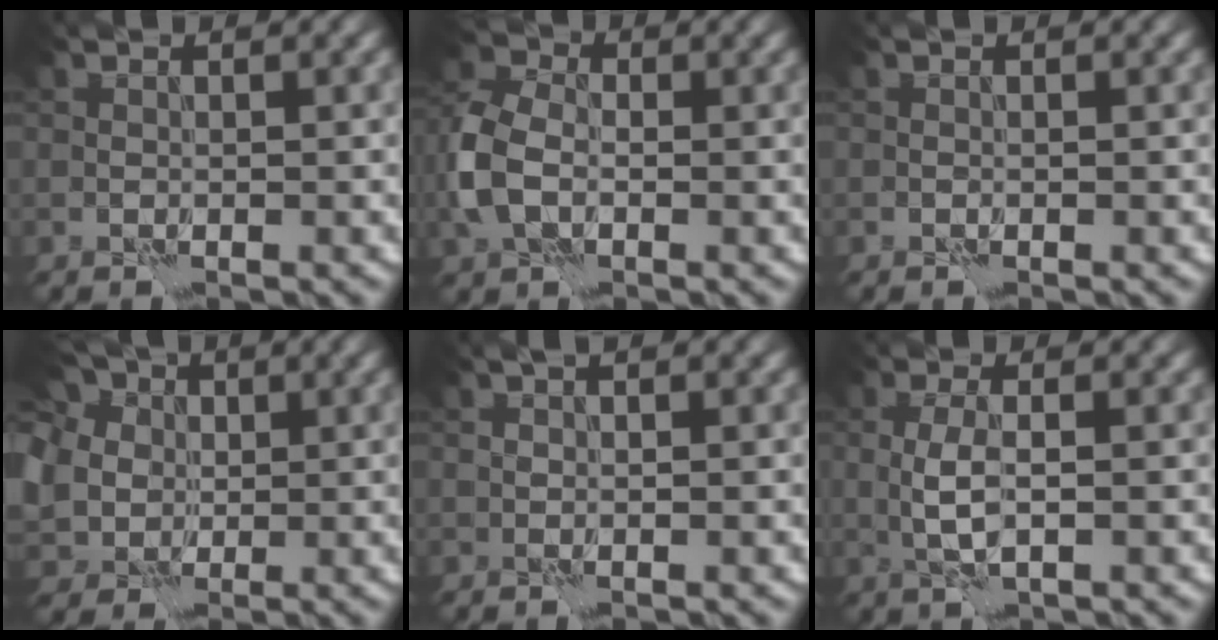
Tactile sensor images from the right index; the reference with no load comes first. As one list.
[{"total": 5.0, "force": [-1.3, 3.4, 3.4], "torque": [-0.088, 0.009, -0.038]}, {"total": 0.0}, {"total": 9.8, "force": [2.7, 8.0, 4.9], "torque": [-0.115, 0.017, 0.020]}, {"total": 0.5, "force": [0.3, 0.0, 0.4], "torque": [-0.009, 0.005, 0.005]}, {"total": 2.3, "force": [-0.2, 0.5, 2.2], "torque": [-0.053, 0.001, -0.003]}]